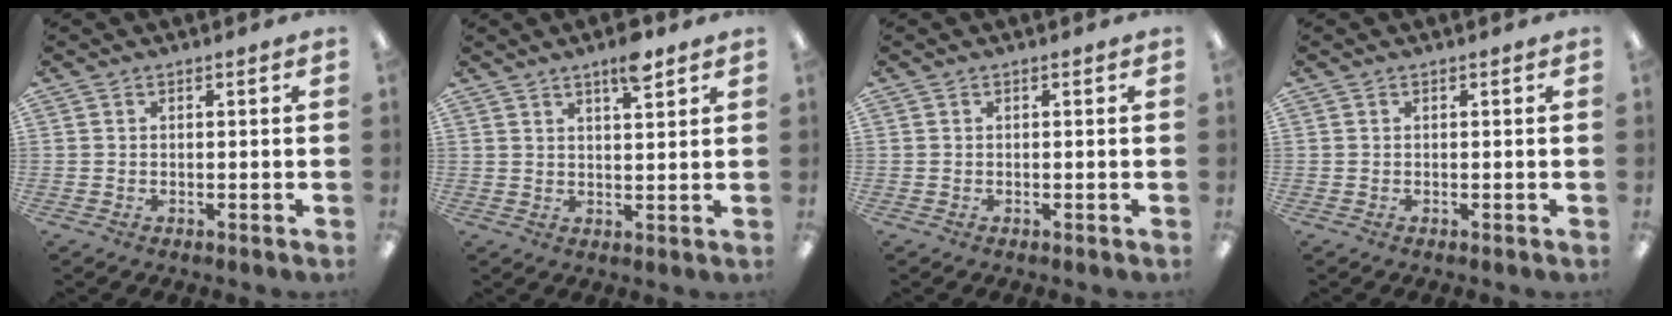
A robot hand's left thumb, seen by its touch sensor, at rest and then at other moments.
{"total": 5.6, "force": [4.0, 1.3, 3.7], "torque": [-0.058, -0.015, 0.065]}
{"total": 0.0}
{"total": 0.0}